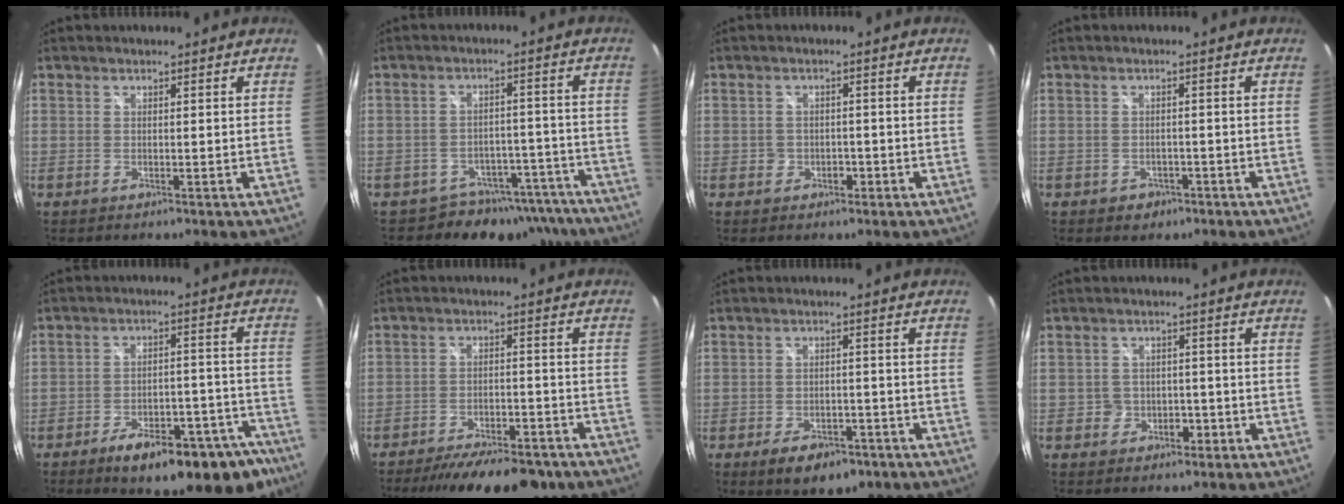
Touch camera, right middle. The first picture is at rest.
{"total": 12.1, "force": [-9.9, 6.8, 1.7], "torque": [-0.020, 0.033, -0.116]}
{"total": 2.6, "force": [-1.0, 2.4, 0.5], "torque": [-0.009, 0.002, -0.016]}
{"total": 2.9, "force": [-1.6, 2.3, 0.8], "torque": [-0.021, -0.002, -0.019]}
{"total": 19.5, "force": [-14.4, 7.0, 11.1], "torque": [-0.148, 0.006, -0.181]}
{"total": 17.8, "force": [-14.2, 5.7, 9.0], "torque": [-0.170, -0.025, -0.197]}
{"total": 8.0, "force": [-5.1, 4.3, 4.5], "torque": [-0.094, -0.008, -0.072]}
{"total": 3.7, "force": [-1.5, 3.3, 0.6], "torque": [-0.013, 0.008, -0.023]}